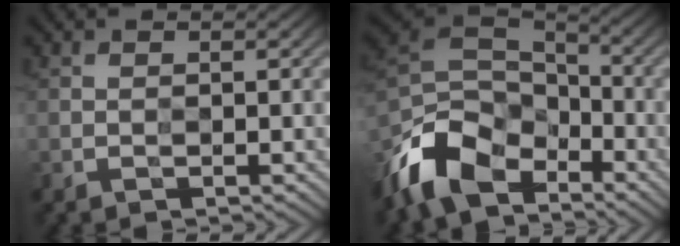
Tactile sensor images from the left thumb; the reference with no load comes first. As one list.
[{"total": 10.9, "force": [-7.2, 6.5, 4.9], "torque": [-0.116, -0.007, -0.151]}]